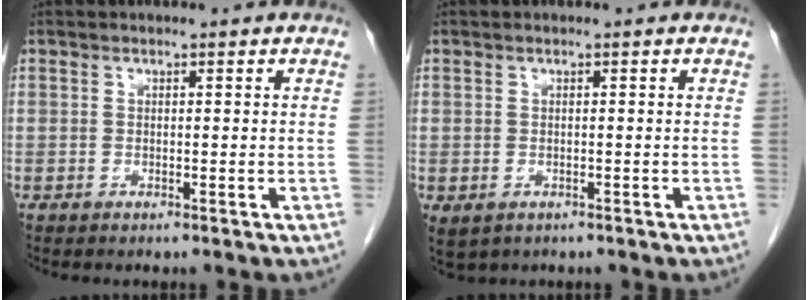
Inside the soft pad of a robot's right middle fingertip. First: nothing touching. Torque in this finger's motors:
{"motor_torque": [0.49, -0.24, 0.23, 0.04]}